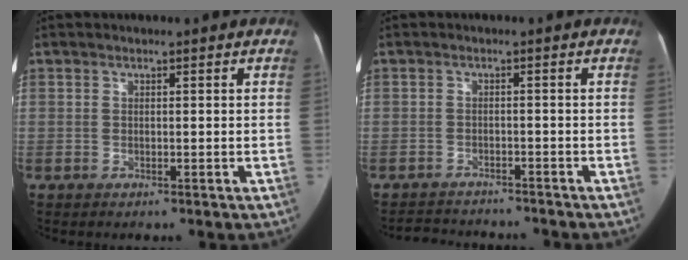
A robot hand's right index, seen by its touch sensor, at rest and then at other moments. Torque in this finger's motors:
{"motor_torque": [-0.59, -0.22, -1.05, -0.21]}